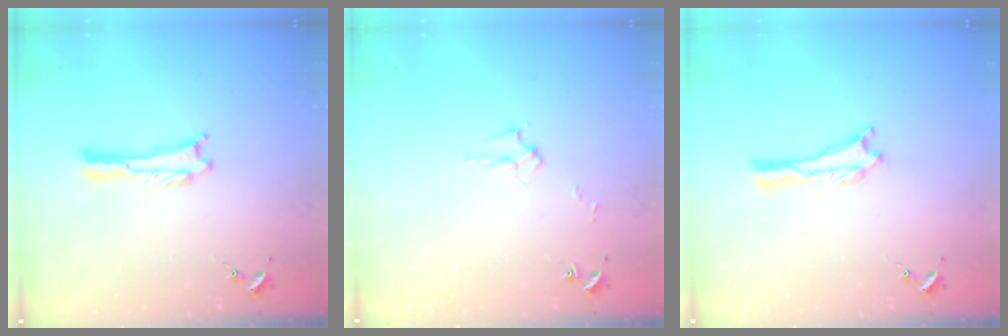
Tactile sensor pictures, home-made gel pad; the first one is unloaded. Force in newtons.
{"total": 2.6, "press": 2.6, "slide": 0.3}
{"total": 0.0}